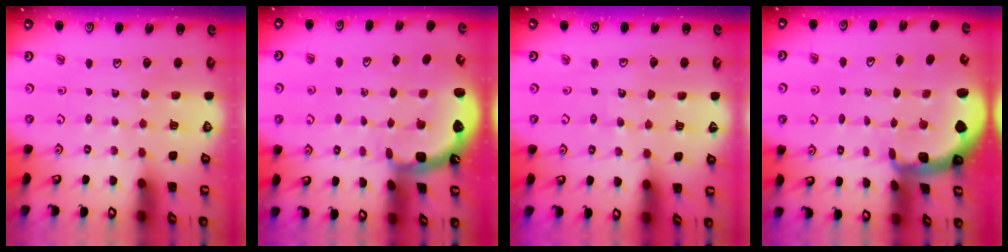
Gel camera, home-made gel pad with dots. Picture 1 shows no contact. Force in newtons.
{"total": 2.5, "press": 1.2, "slide": 2.2}
{"total": 4.9, "press": 4.9, "slide": 0.6}
{"total": 1.9, "press": 1.9, "slide": 0.6}